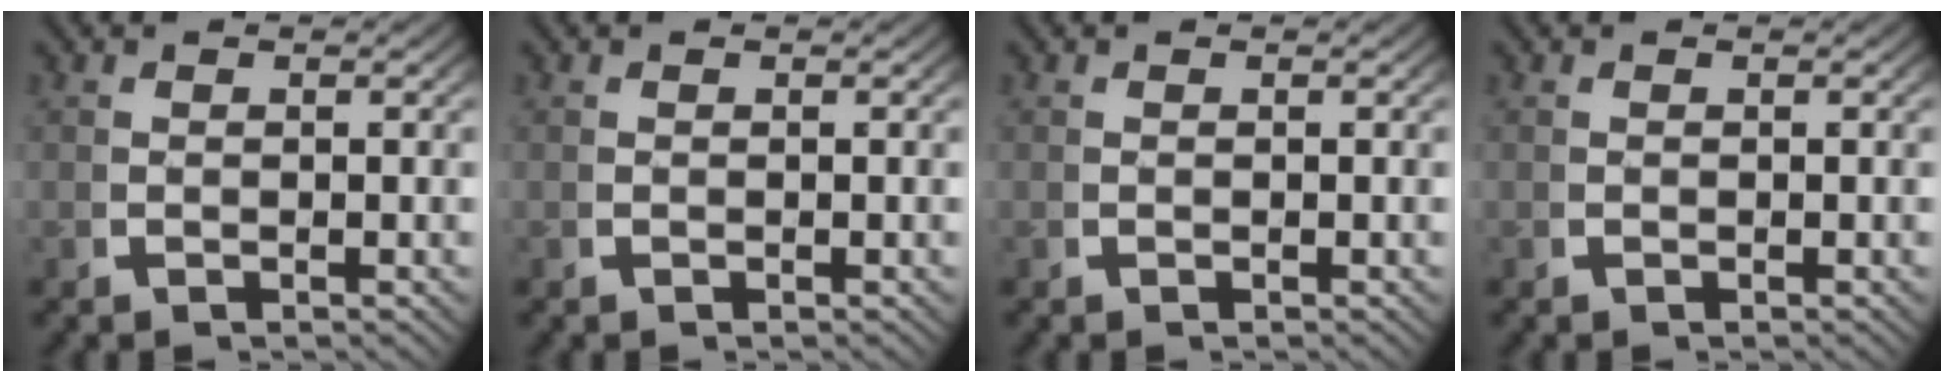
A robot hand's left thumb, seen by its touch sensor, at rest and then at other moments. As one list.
[{"total": 0.0}, {"total": 0.0}, {"total": 0.0}]